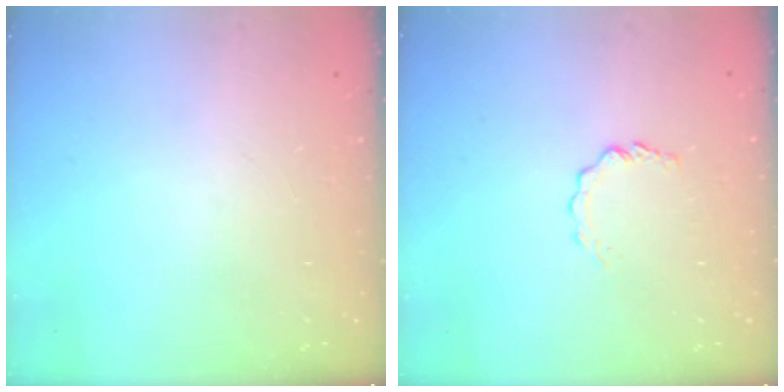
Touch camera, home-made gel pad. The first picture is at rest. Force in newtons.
{"total": 2.9, "press": 2.9, "slide": 0.3}